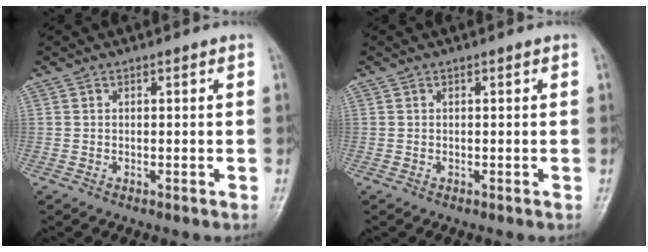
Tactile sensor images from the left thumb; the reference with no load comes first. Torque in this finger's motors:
{"motor_torque": [-0.04, 0.04, -0.03, -0.03, 0.00]}